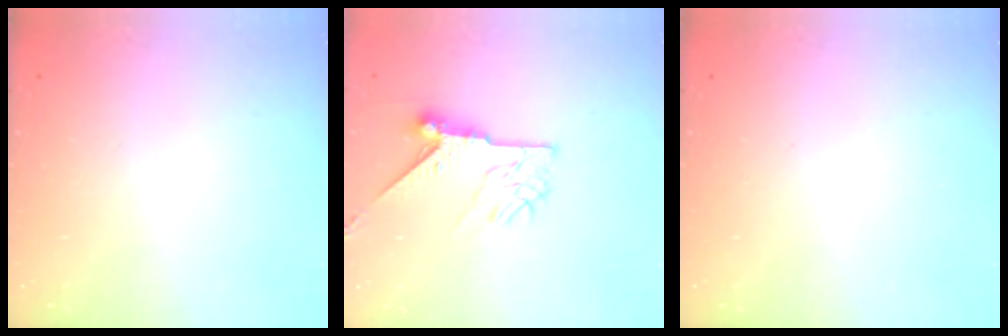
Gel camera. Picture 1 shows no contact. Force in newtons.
{"total": 10.5, "press": 10.5, "slide": 0.4}
{"total": 0.0}